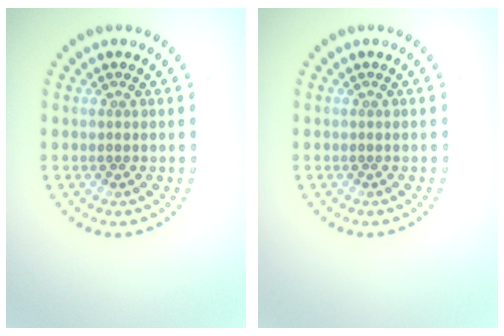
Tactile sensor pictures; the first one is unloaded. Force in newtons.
{"total": 0.0}